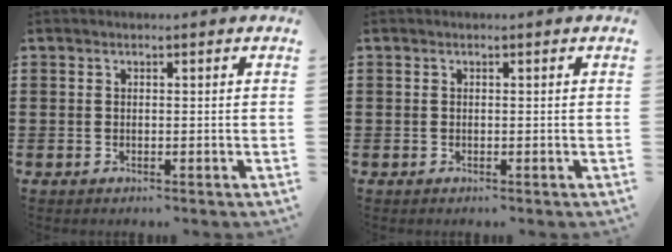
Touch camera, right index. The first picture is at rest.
{"total": 0.0}